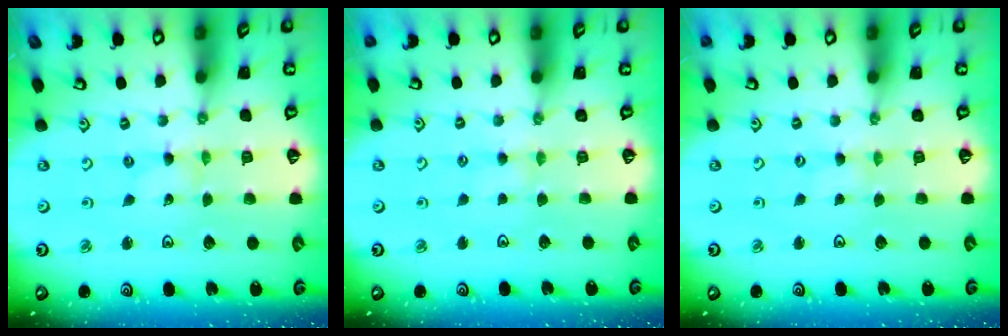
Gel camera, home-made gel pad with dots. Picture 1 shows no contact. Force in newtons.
{"total": 2.2, "press": 2.2, "slide": 0.3}
{"total": 0.0}